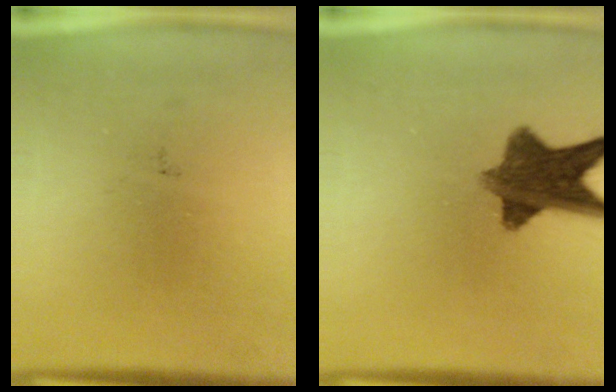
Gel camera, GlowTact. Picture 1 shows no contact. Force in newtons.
{"total": 9.9}